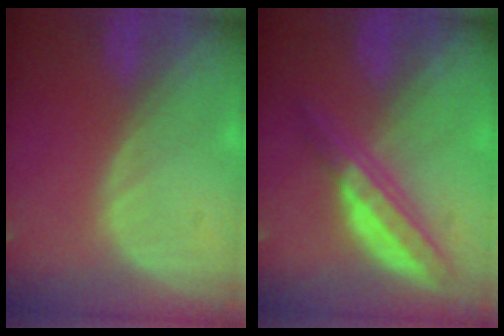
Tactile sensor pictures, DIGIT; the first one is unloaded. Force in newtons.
{"total": 6.6, "press": 5.6, "slide": 3.4}